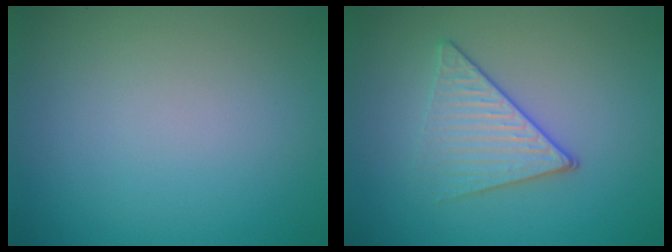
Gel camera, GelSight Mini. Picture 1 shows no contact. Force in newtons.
{"total": 3.4, "press": 2.9, "slide": 1.8}